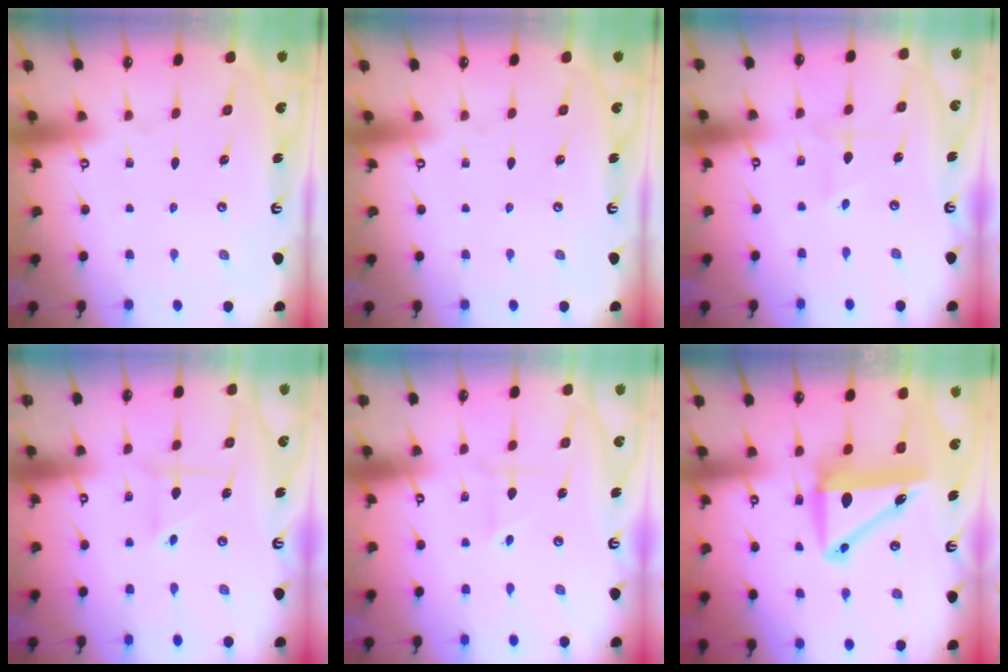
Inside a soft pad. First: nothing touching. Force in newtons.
{"total": 0.0}
{"total": 2.4, "press": 2.2, "slide": 0.9}
{"total": 3.0, "press": 2.9, "slide": 0.7}
{"total": 1.8, "press": 1.7, "slide": 0.4}
{"total": 9.1, "press": 8.9, "slide": 2.1}